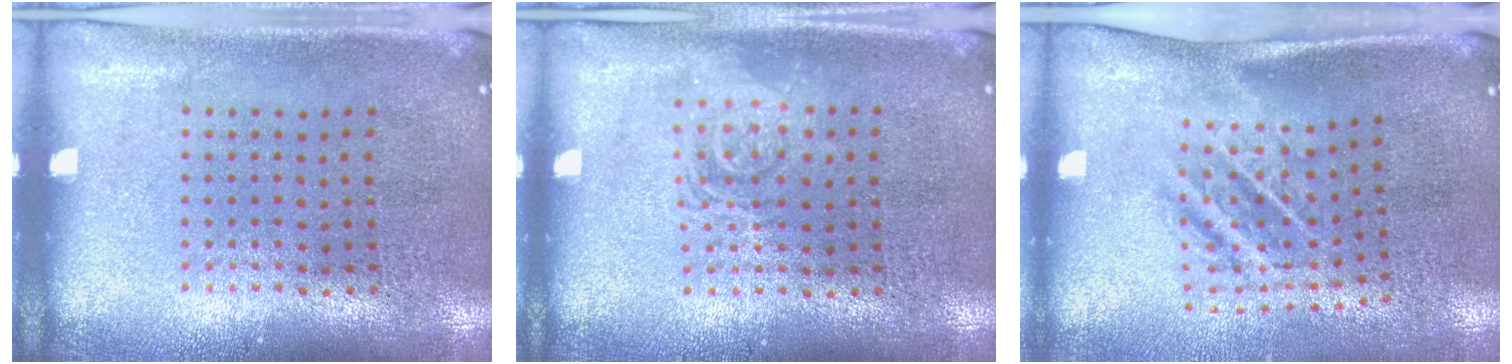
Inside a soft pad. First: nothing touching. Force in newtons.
{"total": 1.2, "press": 1.2, "slide": 0.2}
{"total": 1.8, "press": 1.2, "slide": 1.3}